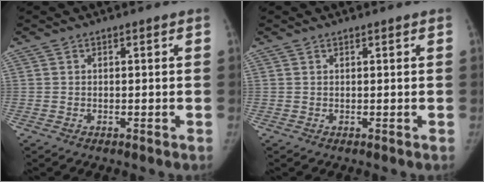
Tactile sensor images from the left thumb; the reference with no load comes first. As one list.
[{"total": 0.0}]